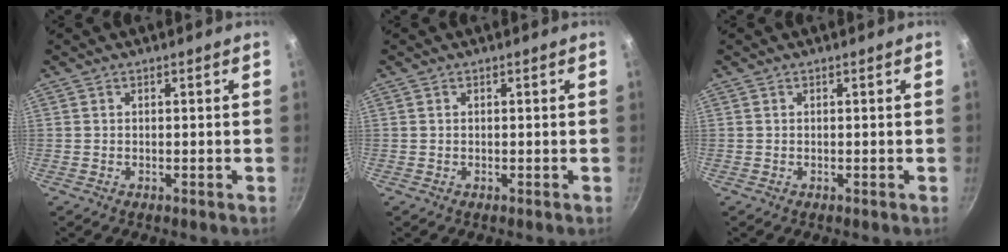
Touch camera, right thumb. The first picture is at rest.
{"total": 0.0}
{"total": 0.0}